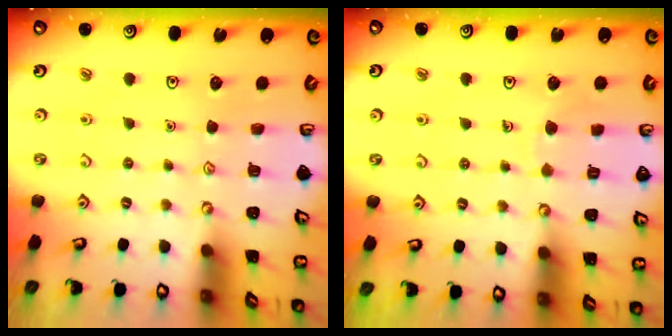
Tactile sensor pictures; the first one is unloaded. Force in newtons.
{"total": 4.4, "press": 4.4, "slide": 0.3}